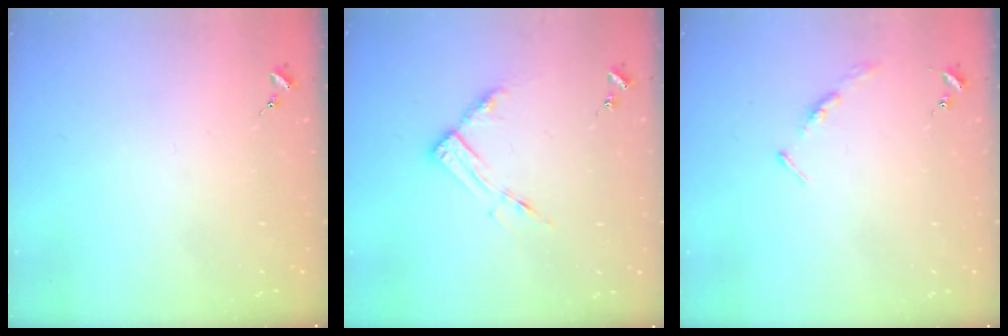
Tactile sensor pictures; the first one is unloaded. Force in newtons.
{"total": 9.3, "press": 9.2, "slide": 1.0}
{"total": 3.5, "press": 3.5, "slide": 0.3}